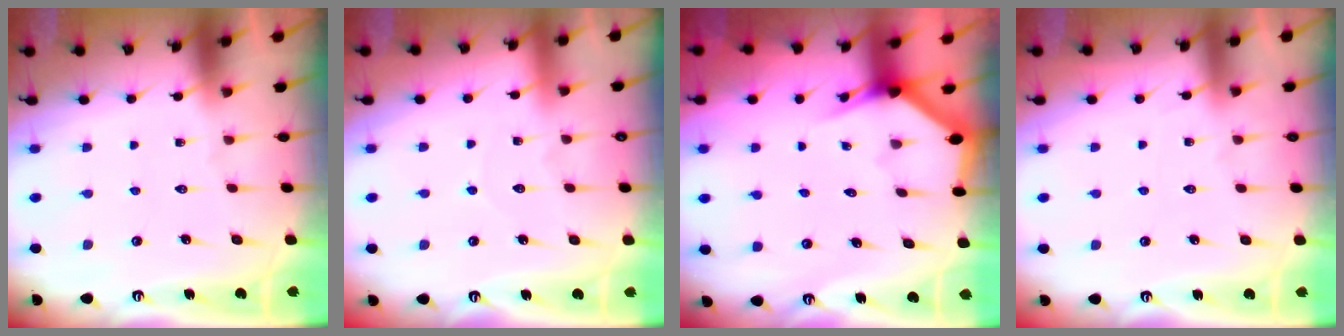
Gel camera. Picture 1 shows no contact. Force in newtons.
{"total": 3.8, "press": 3.8, "slide": 0.4}
{"total": 3.1, "press": 3.1, "slide": 0.1}
{"total": 3.1, "press": 3.1, "slide": 0.4}